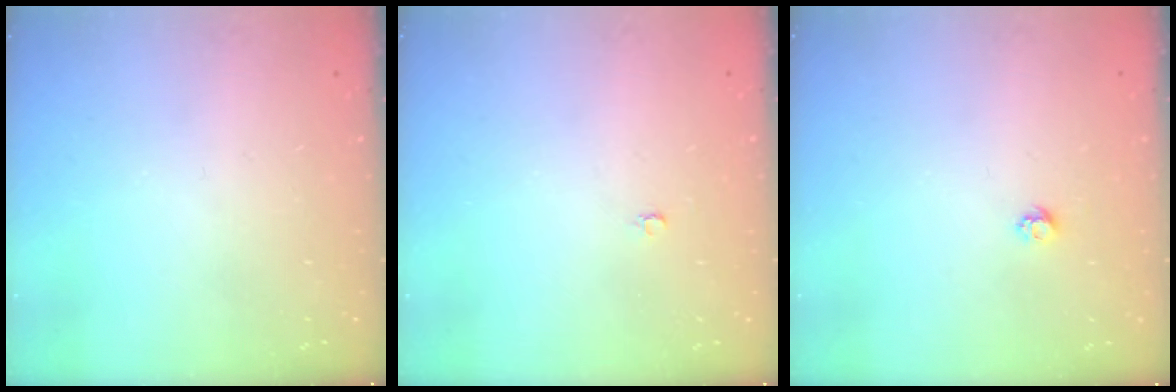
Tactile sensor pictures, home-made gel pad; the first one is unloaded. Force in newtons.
{"total": 2.0, "press": 2.0, "slide": 0.4}
{"total": 3.8, "press": 3.7, "slide": 0.5}